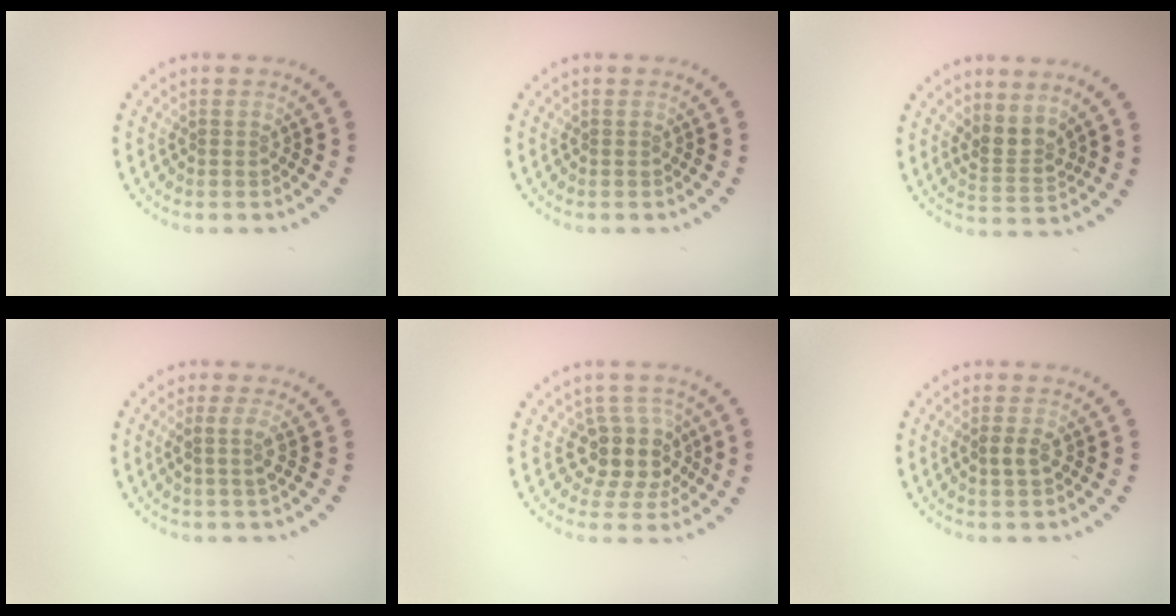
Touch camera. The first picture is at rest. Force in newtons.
{"total": 0.0}
{"total": 2.6, "press": 2.0, "slide": 1.6}
{"total": 2.0, "press": 1.5, "slide": 1.2}
{"total": 4.2, "press": 3.5, "slide": 2.2}
{"total": 1.9, "press": 1.8, "slide": 0.4}